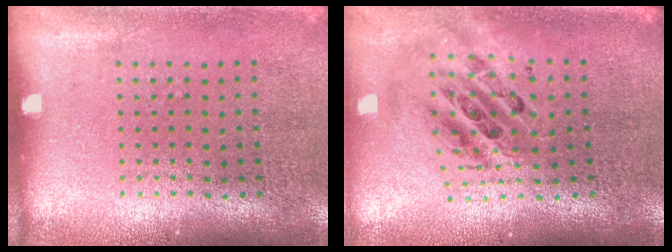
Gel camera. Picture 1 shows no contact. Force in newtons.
{"total": 2.2, "press": 1.6, "slide": 1.4}